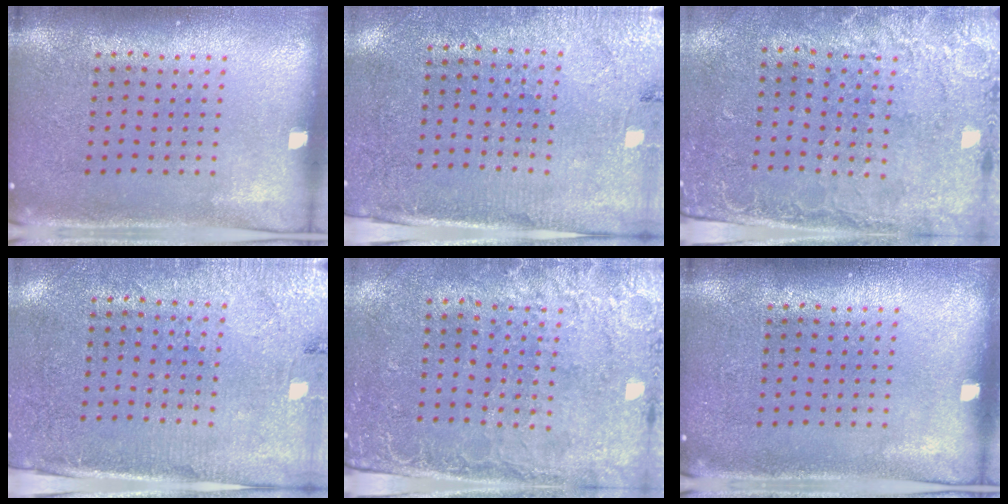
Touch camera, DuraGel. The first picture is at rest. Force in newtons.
{"total": 2.7, "press": 2.5, "slide": 1.1}
{"total": 2.6, "press": 2.2, "slide": 1.4}
{"total": 2.7, "press": 2.5, "slide": 1.1}
{"total": 2.6, "press": 2.2, "slide": 1.2}
{"total": 0.0}